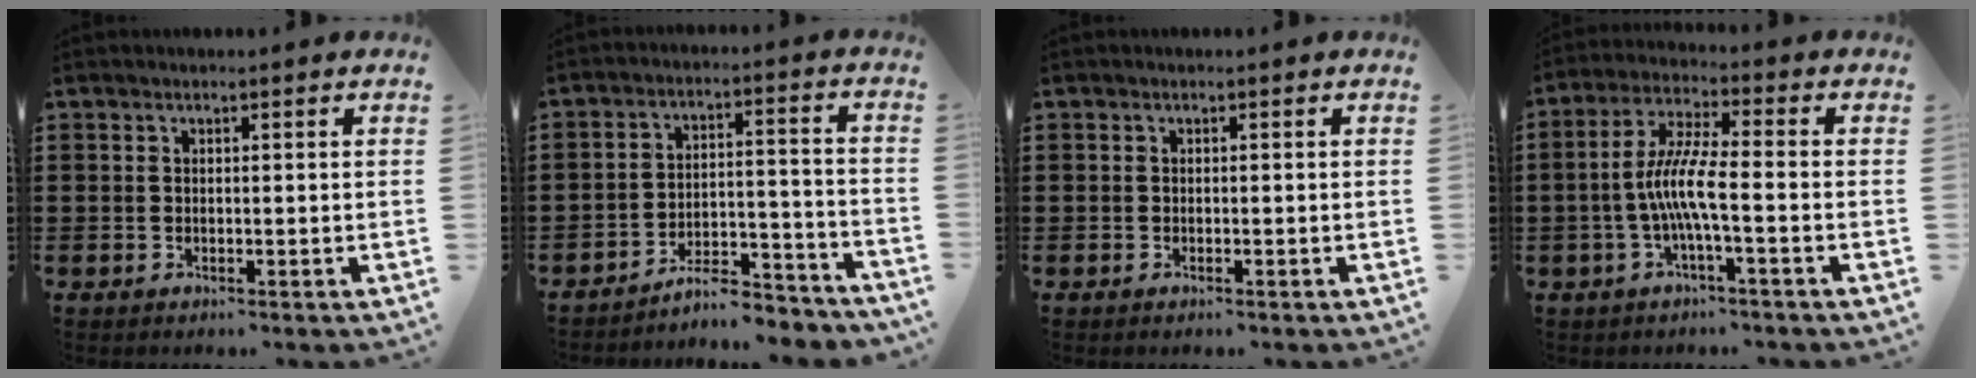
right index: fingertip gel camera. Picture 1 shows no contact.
{"total": 7.0, "force": [-6.6, 1.1, 2.2], "torque": [-0.029, 0.019, -0.125]}
{"total": 0.0}
{"total": 7.5, "force": [-2.0, 0.9, 7.2], "torque": [-0.159, -0.011, -0.048]}